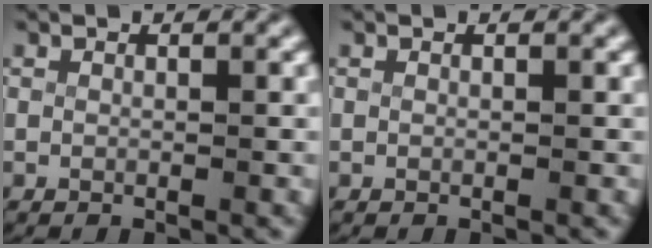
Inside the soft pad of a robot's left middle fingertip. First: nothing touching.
{"total": 0.0}